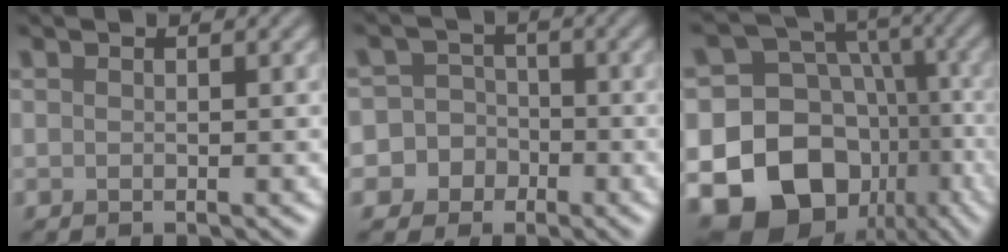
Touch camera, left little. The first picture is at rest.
{"total": 8.2, "force": [-2.9, 7.6, 0.8], "torque": [-0.016, 0.002, -0.084]}
{"total": 19.3, "force": [-8.2, 15.4, 8.3], "torque": [-0.164, -0.039, -0.136]}